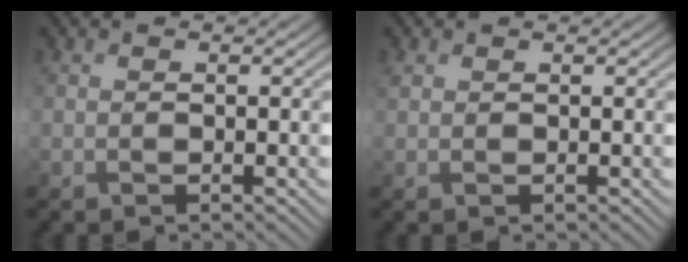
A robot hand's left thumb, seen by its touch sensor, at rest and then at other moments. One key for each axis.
{"total": 0.7, "fx": 0.5, "fy": 0.3, "fz": 0.3, "tx": -0.012, "ty": 0.000, "tz": 0.011}